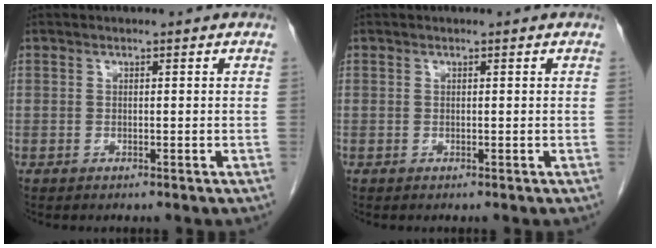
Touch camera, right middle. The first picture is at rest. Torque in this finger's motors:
{"motor_torque": [0.00, 0.00, 0.00, 0.00]}